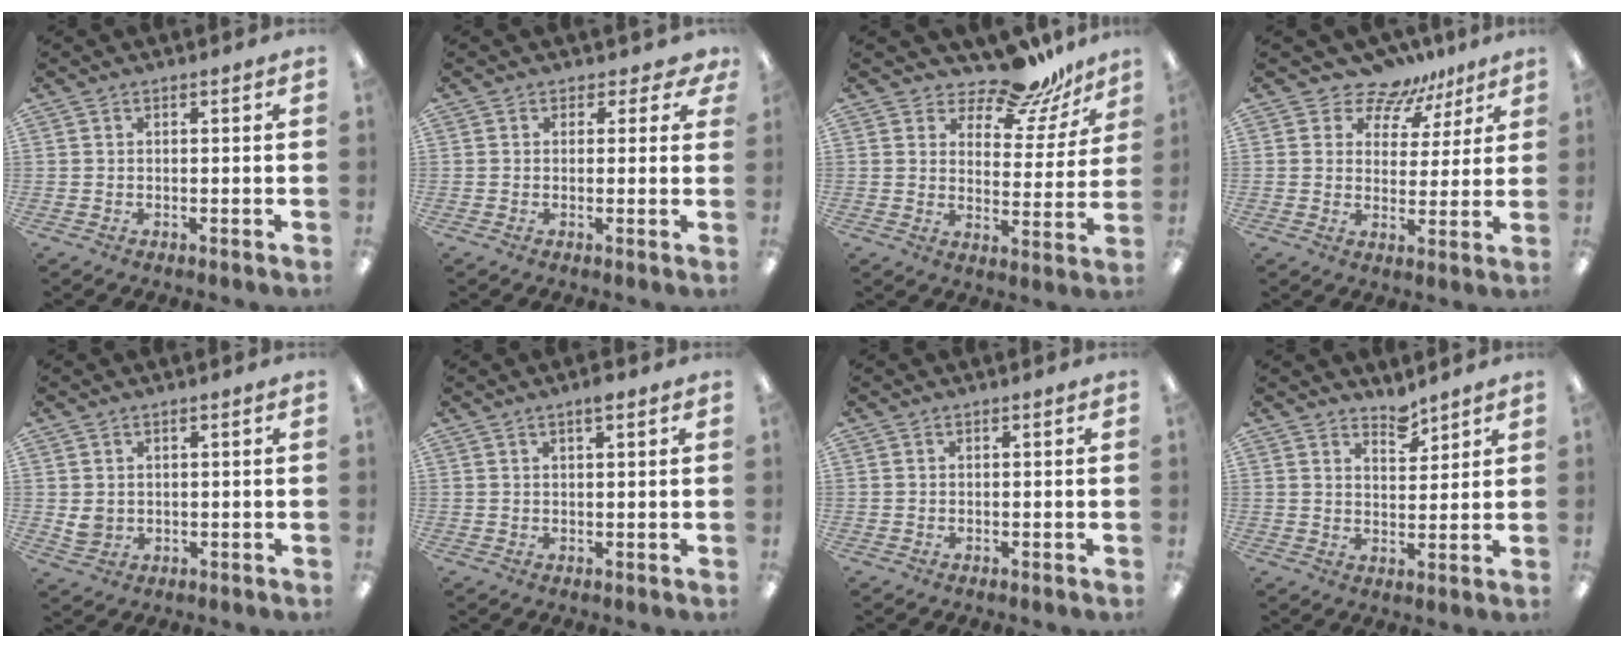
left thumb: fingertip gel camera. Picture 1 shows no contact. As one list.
[{"total": 2.5, "force": [1.1, 2.0, 1.0], "torque": [-0.004, 0.001, 0.019]}, {"total": 12.9, "force": [11.2, 4.3, 4.7], "torque": [-0.073, -0.088, 0.200]}, {"total": 7.9, "force": [6.3, 4.7, 1.1], "torque": [-0.031, -0.050, 0.114]}, {"total": 3.1, "force": [1.3, 2.4, 1.4], "torque": [-0.022, -0.001, 0.024]}, {"total": 2.5, "force": [1.8, 0.4, 1.7], "torque": [-0.028, -0.001, 0.030]}, {"total": 0.0}, {"total": 4.9, "force": [4.4, 1.7, 1.4], "torque": [-0.004, -0.037, 0.076]}]